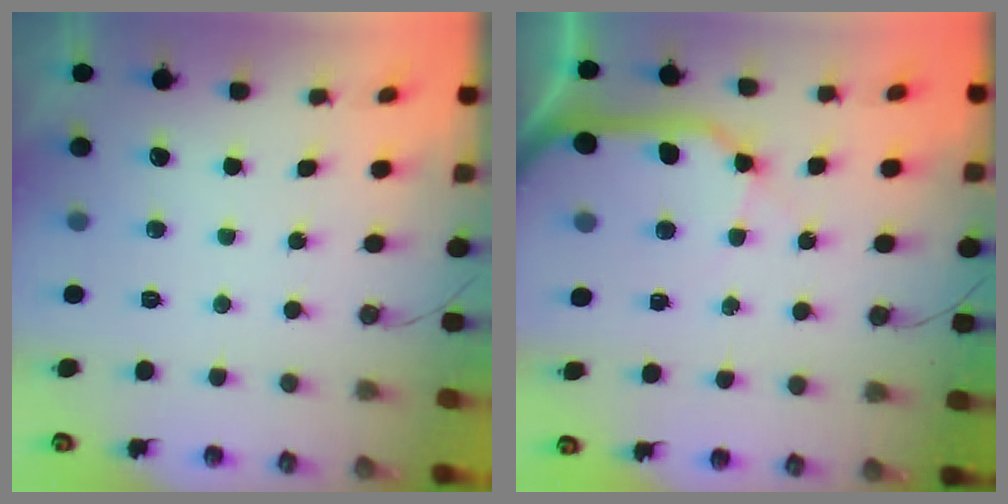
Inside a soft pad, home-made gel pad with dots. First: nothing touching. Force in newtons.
{"total": 12.2, "press": 12.1, "slide": 1.6}